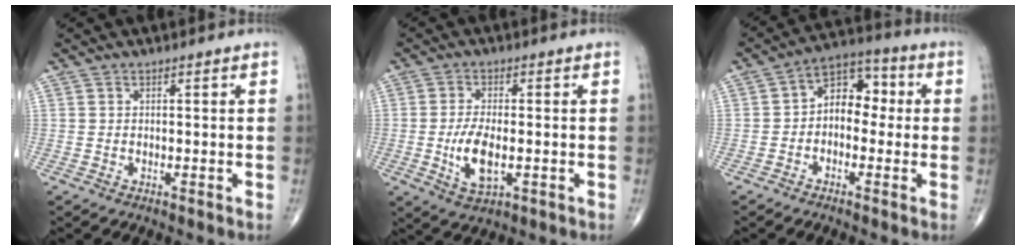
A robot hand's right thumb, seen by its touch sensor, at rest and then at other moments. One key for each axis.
{"total": 7.4, "fx": -1.3, "fy": 3.3, "fz": 6.5, "tx": -0.125, "ty": -0.005, "tz": -0.020}
{"total": 8.7, "fx": -0.2, "fy": 6.0, "fz": 6.3, "tx": -0.059, "ty": 0.038, "tz": -0.021}